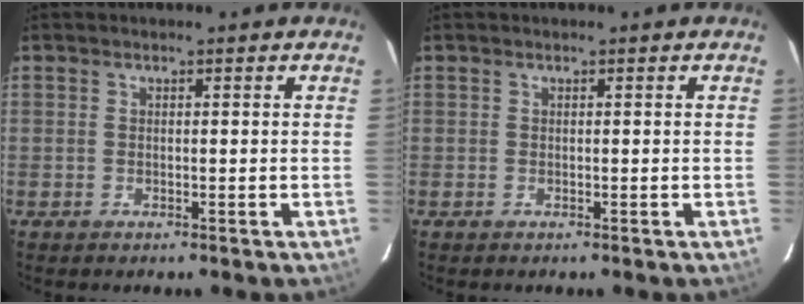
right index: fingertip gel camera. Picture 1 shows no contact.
{"total": 0.0}